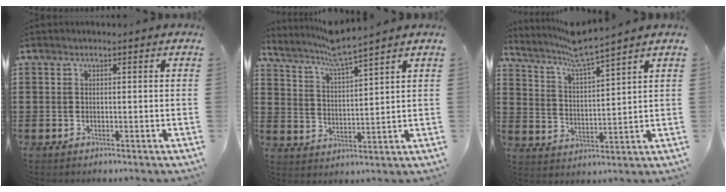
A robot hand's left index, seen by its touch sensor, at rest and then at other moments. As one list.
[{"total": 5.8, "force": [5.1, -0.7, 2.7], "torque": [-0.071, -0.029, 0.085]}, {"total": 6.4, "force": [5.6, -0.7, 3.0], "torque": [-0.080, -0.034, 0.093]}]